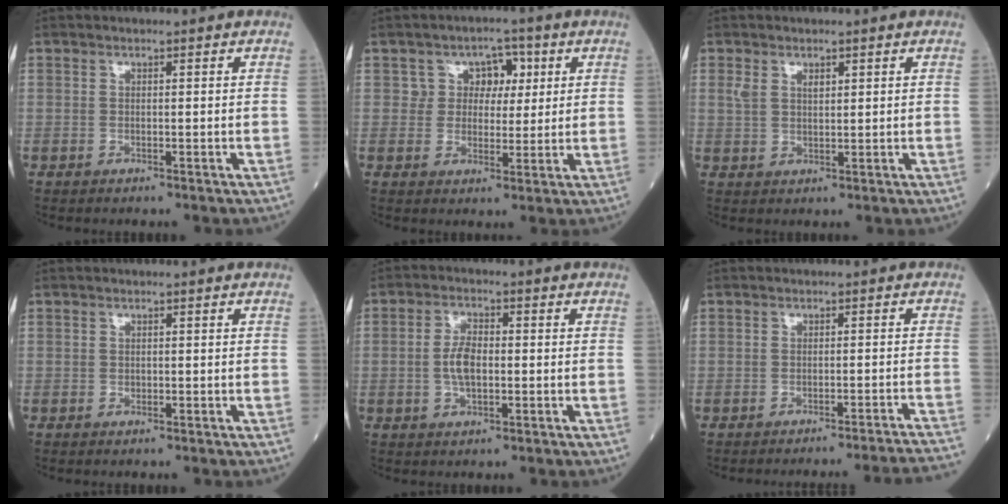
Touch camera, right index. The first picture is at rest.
{"total": 5.1, "force": [1.7, 4.5, 1.9], "torque": [-0.011, 0.016, 0.022]}
{"total": 2.9, "force": [1.4, 1.5, 2.0], "torque": [-0.044, 0.011, 0.032]}
{"total": 0.0}
{"total": 4.4, "force": [-0.5, 2.0, 3.9], "torque": [-0.081, 0.005, -0.011]}
{"total": 13.6, "force": [-13.0, -2.8, 2.4], "torque": [0.000, -0.023, -0.149]}